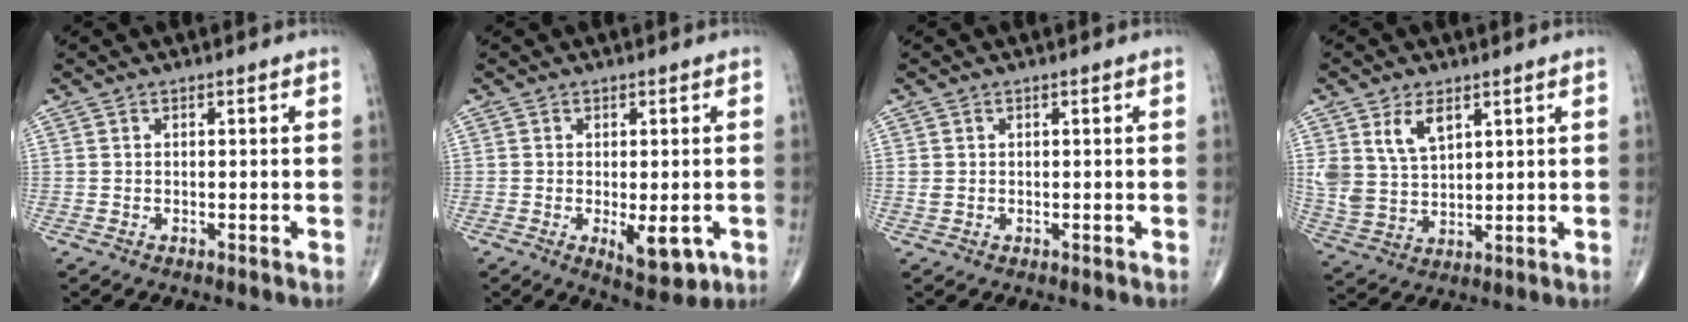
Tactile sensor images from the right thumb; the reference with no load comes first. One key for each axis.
{"total": 6.6, "fx": -1.8, "fy": 2.7, "fz": 5.7, "tx": -0.072, "ty": -0.013, "tz": -0.018}
{"total": 1.0, "fx": 0.1, "fy": 0.8, "fz": 0.6, "tx": -0.014, "ty": 0.001, "tz": 0.005}
{"total": 8.4, "fx": 4.0, "fy": 4.9, "fz": 5.5, "tx": -0.096, "ty": -0.017, "tz": 0.089}